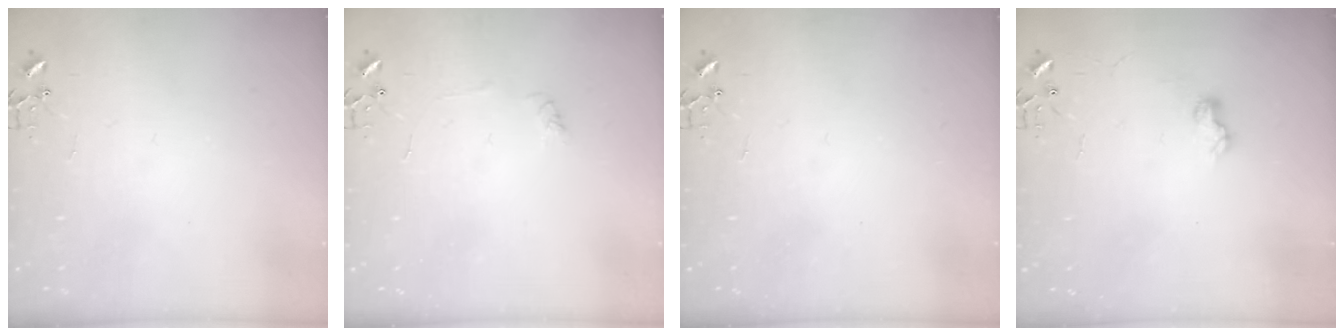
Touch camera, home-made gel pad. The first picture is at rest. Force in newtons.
{"total": 3.7, "press": 3.7, "slide": 0.5}
{"total": 0.0}
{"total": 7.2, "press": 7.2, "slide": 0.6}